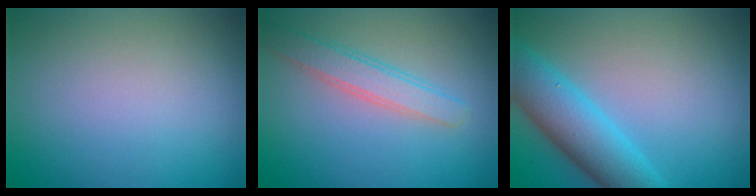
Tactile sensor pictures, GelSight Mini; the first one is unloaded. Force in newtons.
{"total": 2.7, "press": 2.7, "slide": 0.1}
{"total": 6.3, "press": 6.3, "slide": 0.3}